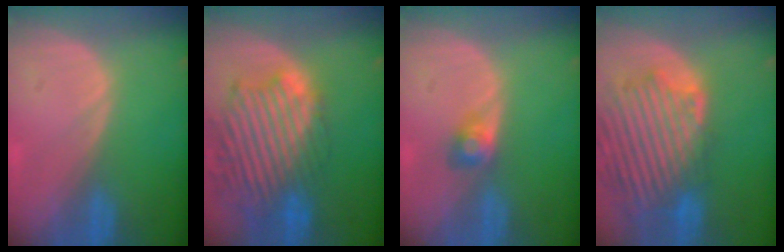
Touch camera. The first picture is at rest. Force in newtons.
{"total": 13.9, "press": 11.8, "slide": 7.3}
{"total": 2.4, "press": 2.4, "slide": 0.4}
{"total": 13.8, "press": 11.8, "slide": 7.2}